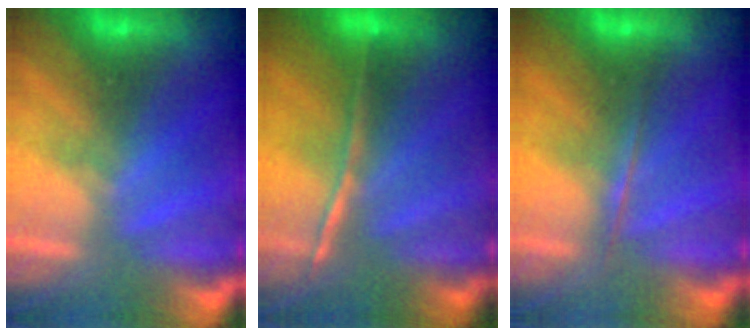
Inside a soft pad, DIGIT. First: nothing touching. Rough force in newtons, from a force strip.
{"total": 1.5}
{"total": 1.7}